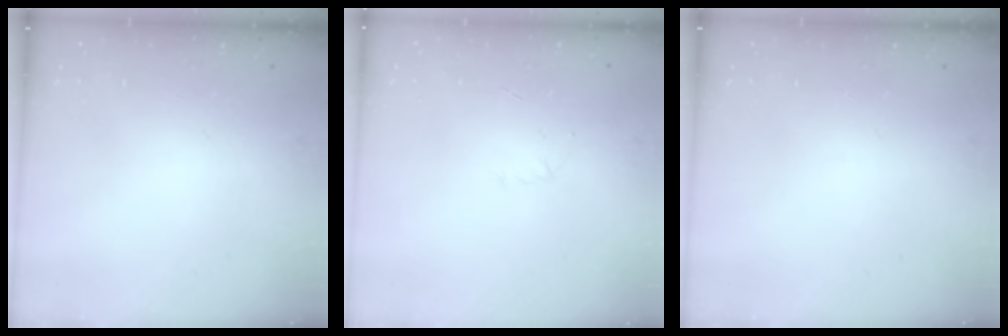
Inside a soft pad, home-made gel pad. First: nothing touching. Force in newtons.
{"total": 2.9, "press": 2.8, "slide": 0.7}
{"total": 0.0}